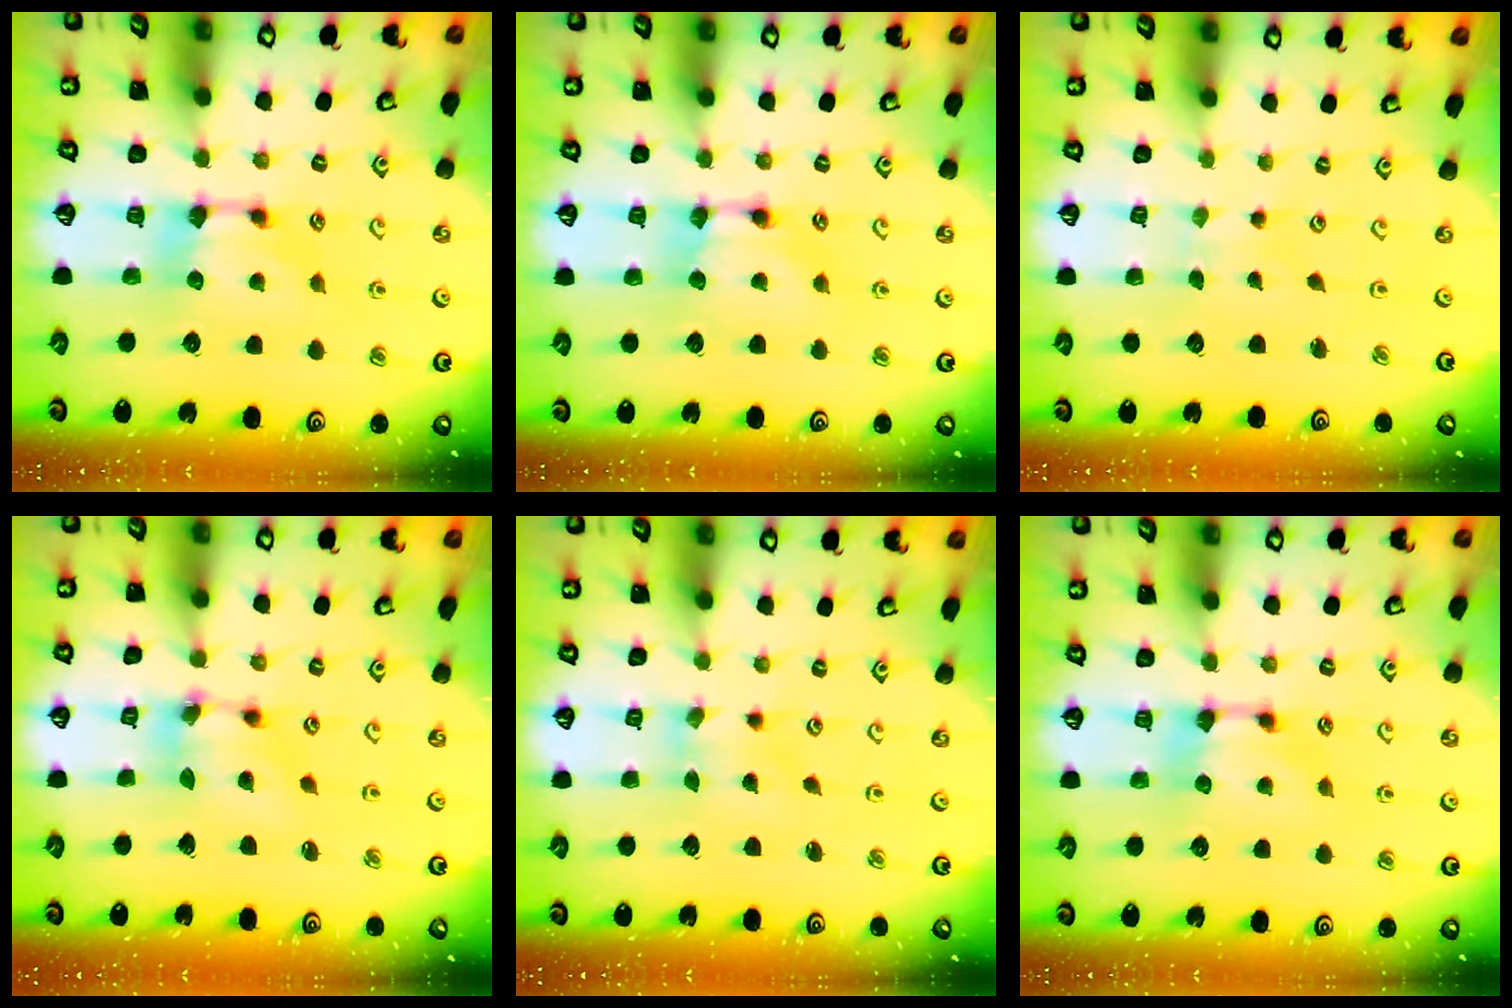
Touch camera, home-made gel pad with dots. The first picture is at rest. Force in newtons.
{"total": 1.6, "press": 1.6, "slide": 0.1}
{"total": 4.6, "press": 4.6, "slide": 0.1}
{"total": 3.6, "press": 3.2, "slide": 1.4}
{"total": 2.9, "press": 2.7, "slide": 0.9}
{"total": 0.0}